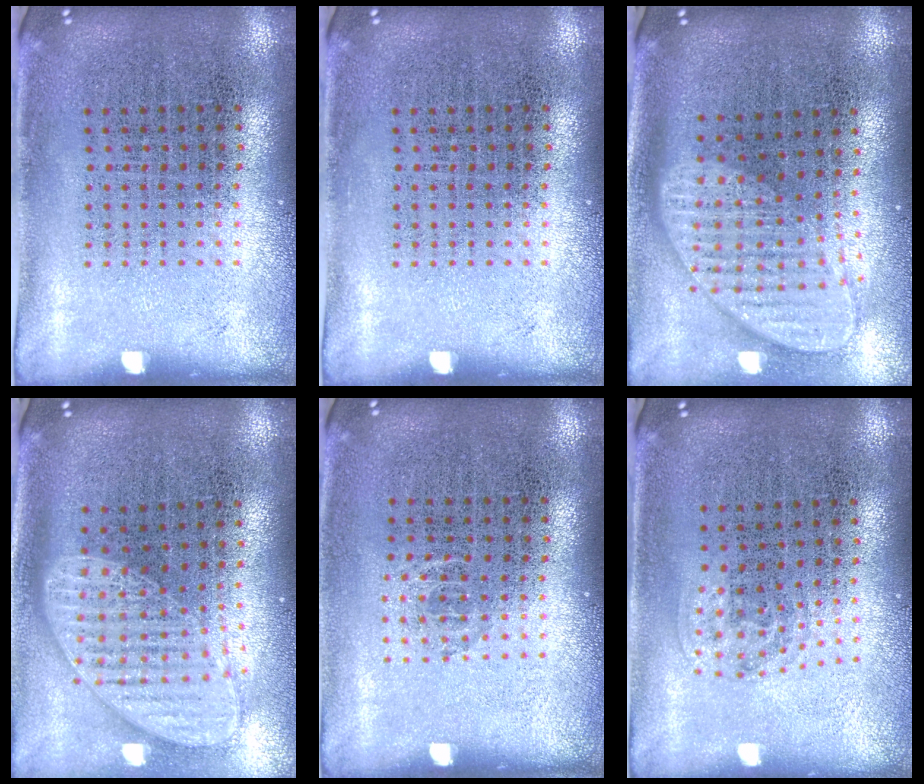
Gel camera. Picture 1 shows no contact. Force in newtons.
{"total": 0.0}
{"total": 2.0, "press": 1.6, "slide": 1.3}
{"total": 2.0, "press": 1.5, "slide": 1.2}
{"total": 0.5, "press": 0.4, "slide": 0.4}
{"total": 0.9, "press": 0.6, "slide": 0.7}